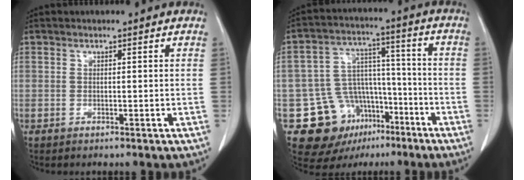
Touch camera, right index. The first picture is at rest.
{"total": 13.9, "force": [-7.2, 10.8, 5.1], "torque": [-0.084, 0.060, -0.097]}